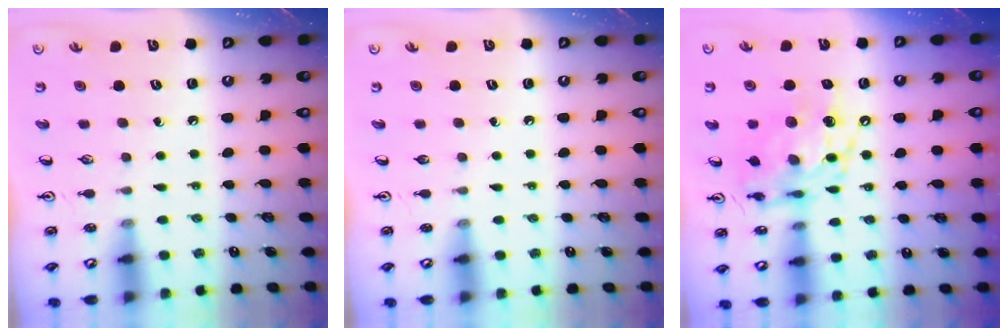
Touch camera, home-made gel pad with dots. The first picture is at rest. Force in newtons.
{"total": 0.0}
{"total": 14.2, "press": 14.2, "slide": 1.2}